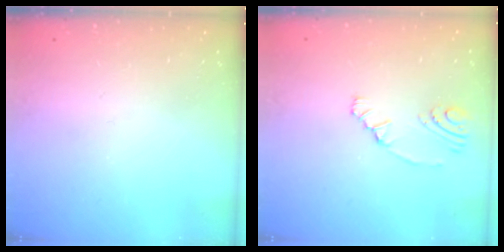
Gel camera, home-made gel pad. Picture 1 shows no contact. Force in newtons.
{"total": 5.5, "press": 2.0, "slide": 5.2}